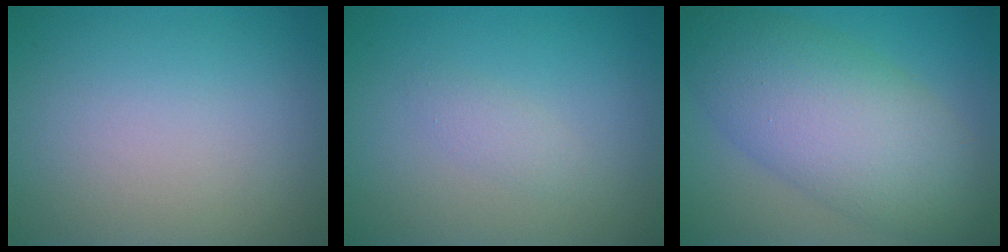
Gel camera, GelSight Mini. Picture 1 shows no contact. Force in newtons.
{"total": 1.1, "press": 1.1, "slide": 0.0}
{"total": 9.5, "press": 9.5, "slide": 0.4}